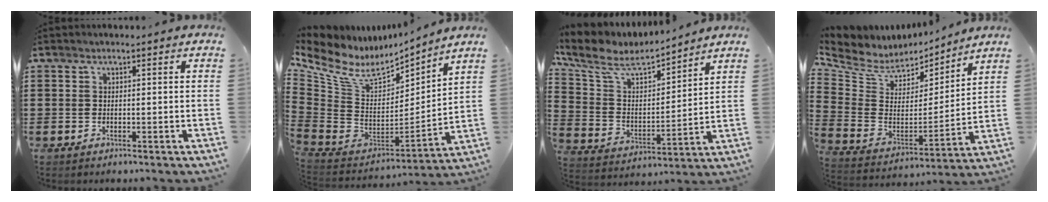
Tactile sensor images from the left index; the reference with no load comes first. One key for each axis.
{"total": 9.9, "fx": 6.8, "fy": 5.1, "fz": 5.2, "tx": -0.144, "ty": -0.054, "tz": 0.121}
{"total": 7.9, "fx": 6.3, "fy": 2.7, "fz": 4.0, "tx": -0.109, "ty": -0.034, "tz": 0.105}
{"total": 6.2, "fx": 5.1, "fy": 3.4, "fz": 1.2, "tx": -0.061, "ty": -0.039, "tz": 0.089}